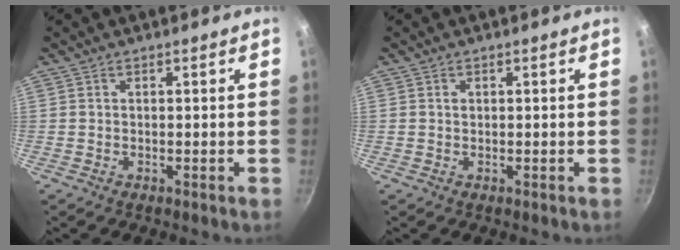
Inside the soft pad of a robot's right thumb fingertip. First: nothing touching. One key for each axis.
{"total": 0.6, "fx": 0.1, "fy": 0.6, "fz": 0.3, "tx": -0.002, "ty": 0.003, "tz": 0.002}